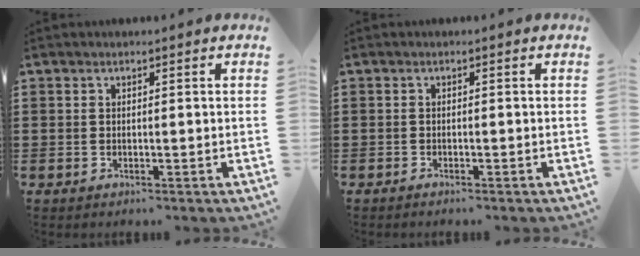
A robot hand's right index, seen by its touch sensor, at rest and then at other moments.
{"total": 0.6, "force": [-0.6, -0.2, 0.1], "torque": [-0.004, -0.005, -0.010]}